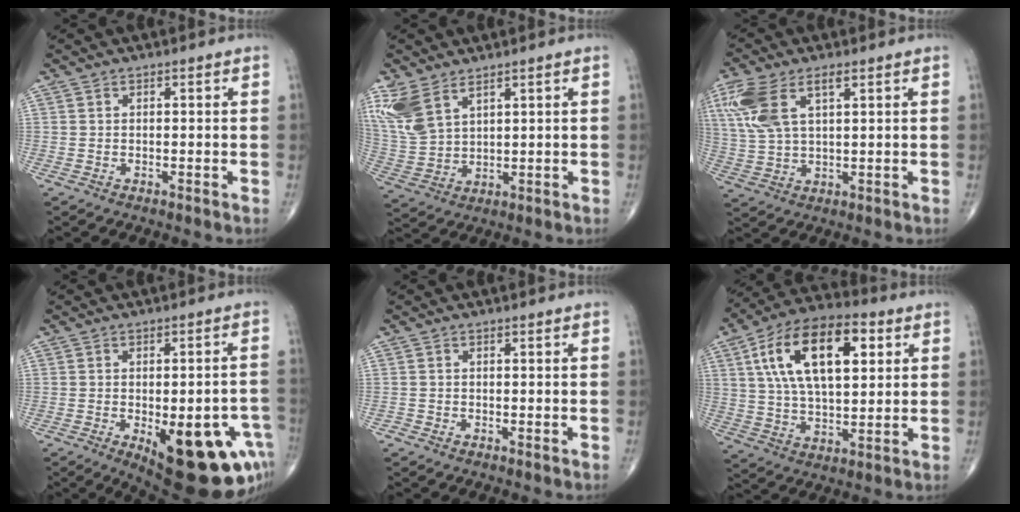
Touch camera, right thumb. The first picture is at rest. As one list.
[{"total": 9.4, "force": [5.8, 4.8, 5.7], "torque": [-0.128, -0.014, 0.136]}, {"total": 10.9, "force": [4.5, 4.9, 8.7], "torque": [-0.212, 0.006, 0.094]}, {"total": 21.4, "force": [-8.4, 8.8, 17.6], "torque": [-0.151, 0.012, -0.089]}, {"total": 0.6, "force": [-0.4, 0.4, 0.2], "torque": [-0.005, -0.001, -0.012]}, {"total": 20.1, "force": [6.3, 9.9, 16.3], "torque": [-0.270, 0.004, 0.103]}]